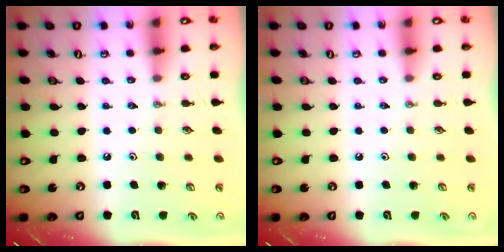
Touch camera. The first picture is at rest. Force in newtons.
{"total": 0.0}